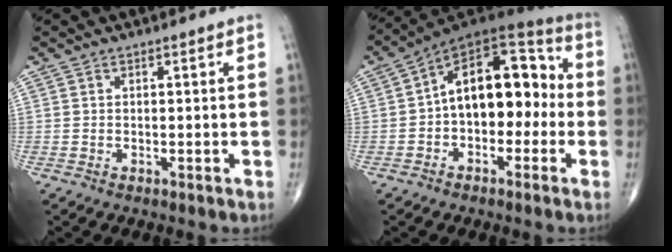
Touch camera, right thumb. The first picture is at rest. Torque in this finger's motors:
{"motor_torque": [-0.27, 1.03, 0.80, 0.32, 0.15]}